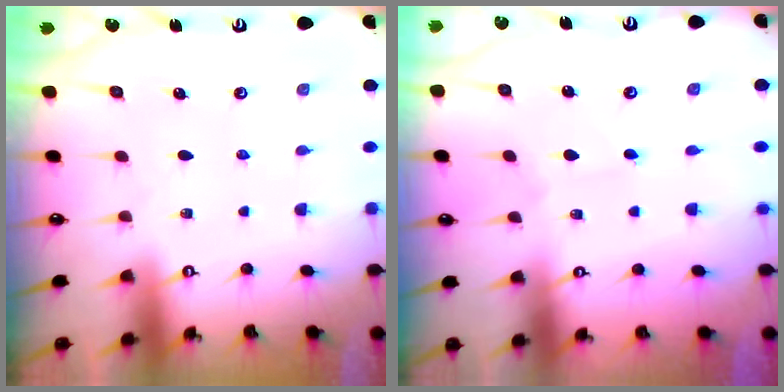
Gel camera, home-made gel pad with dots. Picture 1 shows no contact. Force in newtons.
{"total": 1.6, "press": 1.6, "slide": 0.1}